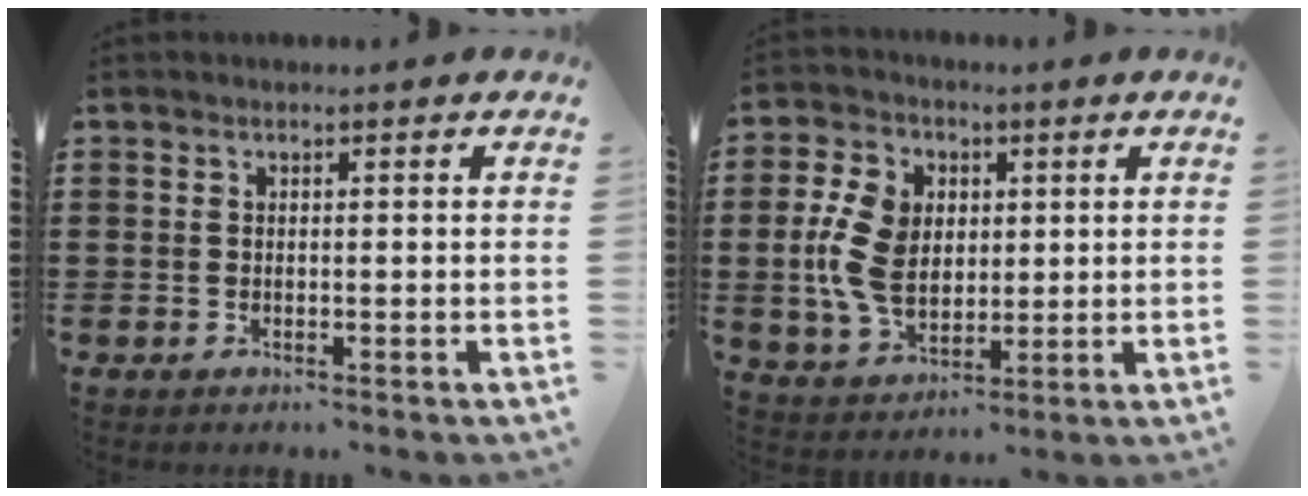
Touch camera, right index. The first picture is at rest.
{"total": 10.2, "force": [0.5, 7.3, 7.1], "torque": [-0.169, 0.009, 0.004]}